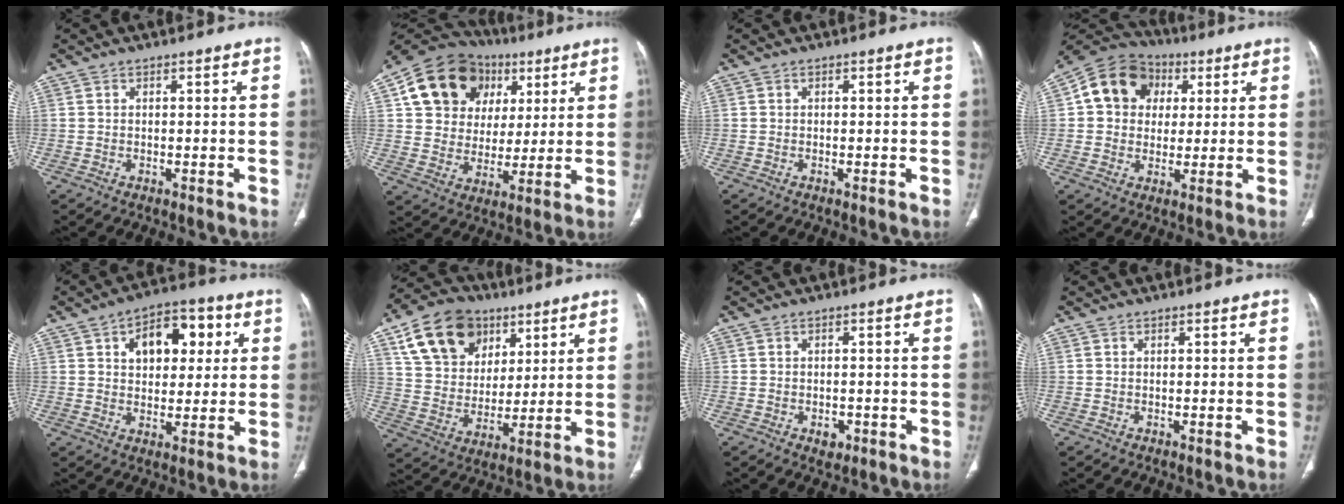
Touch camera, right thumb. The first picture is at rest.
{"total": 19.3, "force": [7.3, 15.5, 8.8], "torque": [-0.116, 0.018, 0.128]}
{"total": 0.0}
{"total": 12.8, "force": [2.9, 10.9, 6.1], "torque": [-0.084, 0.012, 0.040]}
{"total": 12.3, "force": [3.9, 7.6, 8.8], "torque": [-0.086, 0.007, 0.056]}
{"total": 17.6, "force": [8.6, 12.8, 8.5], "torque": [-0.128, -0.015, 0.157]}
{"total": 2.4, "force": [-1.0, 1.7, 1.4], "torque": [-0.010, 0.003, -0.008]}
{"total": 0.0}